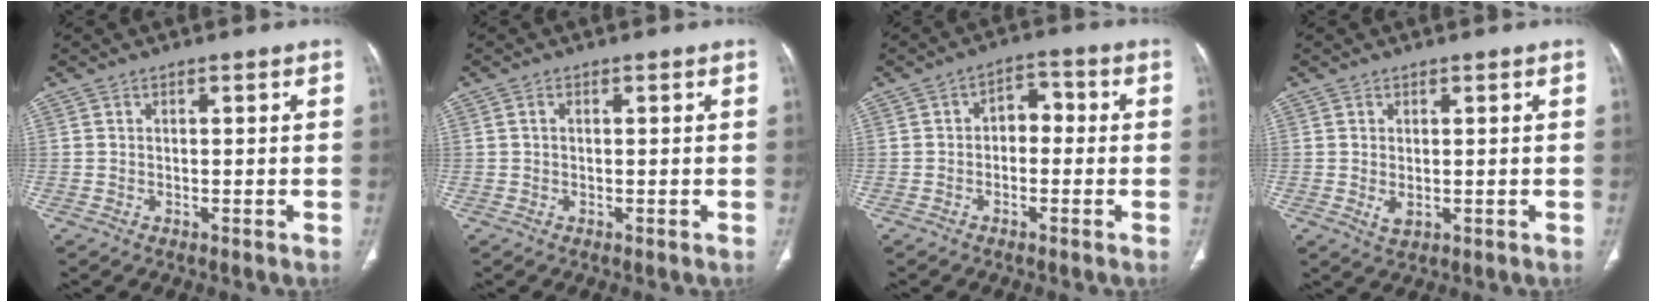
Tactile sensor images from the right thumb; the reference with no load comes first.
{"total": 0.7, "force": [0.1, 0.5, 0.5], "torque": [-0.012, 0.002, 0.002]}
{"total": 4.6, "force": [-0.5, 3.2, 3.2], "torque": [-0.030, 0.023, -0.021]}
{"total": 2.1, "force": [-0.1, 1.2, 1.7], "torque": [-0.031, -0.007, 0.006]}